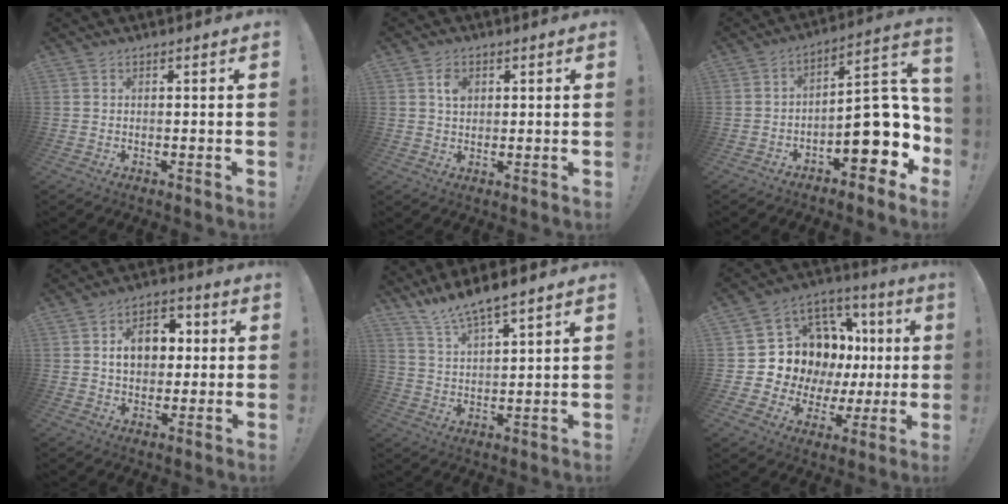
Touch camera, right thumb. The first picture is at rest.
{"total": 4.2, "force": [1.3, 3.1, 2.5], "torque": [-0.028, -0.003, 0.019]}
{"total": 16.4, "force": [-3.4, 8.2, 13.7], "torque": [-0.148, 0.015, -0.043]}
{"total": 11.1, "force": [1.6, 8.6, 6.9], "torque": [-0.101, 0.009, 0.033]}
{"total": 8.3, "force": [7.6, 0.8, 3.3], "torque": [-0.072, -0.046, 0.139]}
{"total": 13.6, "force": [4.2, 11.3, 6.1], "torque": [-0.102, -0.044, 0.109]}